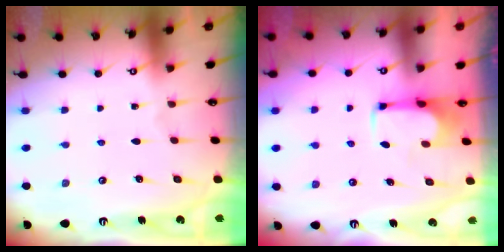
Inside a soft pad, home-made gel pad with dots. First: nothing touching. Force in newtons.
{"total": 3.7, "press": 3.6, "slide": 0.8}